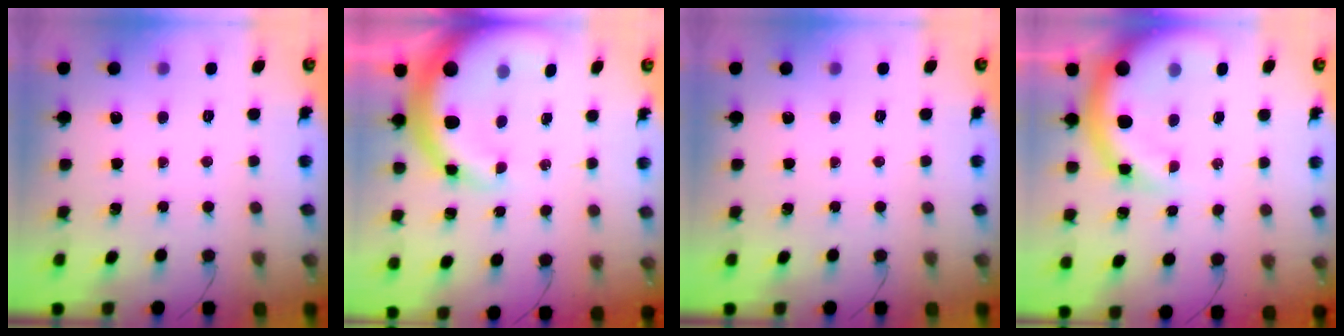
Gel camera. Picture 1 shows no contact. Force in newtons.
{"total": 15.2, "press": 14.9, "slide": 2.8}
{"total": 0.0}
{"total": 10.0, "press": 9.5, "slide": 3.0}